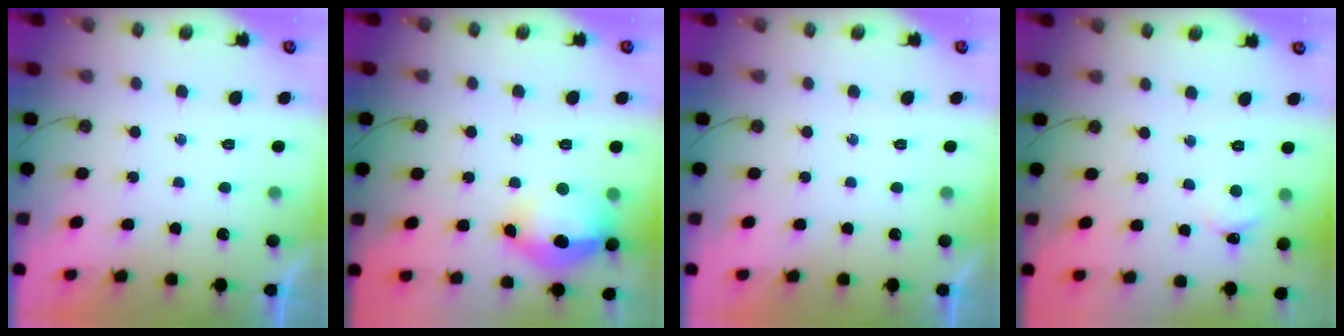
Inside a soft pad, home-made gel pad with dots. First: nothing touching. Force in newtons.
{"total": 16.0, "press": 15.9, "slide": 1.9}
{"total": 0.0}
{"total": 1.7, "press": 1.7, "slide": 0.2}